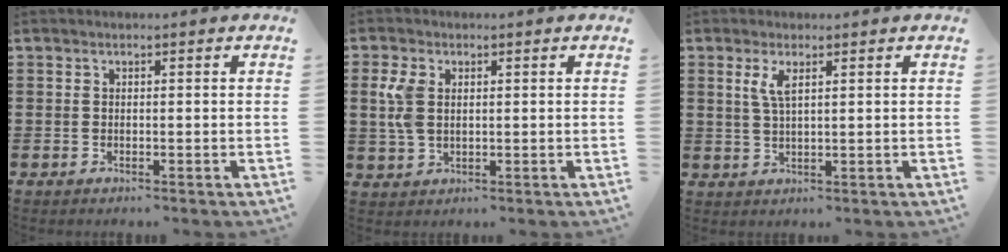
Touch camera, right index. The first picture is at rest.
{"total": 4.6, "force": [1.2, 2.9, 3.4], "torque": [-0.087, 0.006, 0.016]}
{"total": 3.2, "force": [1.4, 0.9, 2.7], "torque": [-0.057, 0.005, 0.023]}